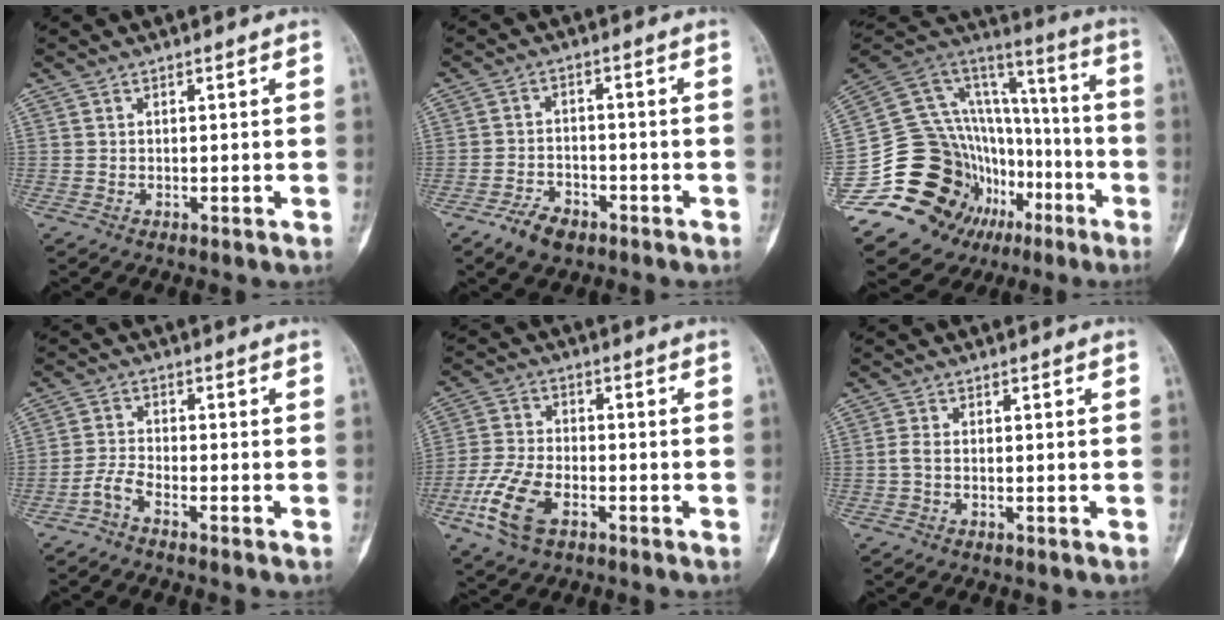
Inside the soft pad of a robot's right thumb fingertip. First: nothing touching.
{"total": 5.6, "force": [-3.8, 3.1, 2.8], "torque": [-0.043, 0.022, -0.065]}
{"total": 29.7, "force": [-10.7, 22.1, 16.8], "torque": [-0.232, 0.150, -0.155]}
{"total": 2.9, "force": [-2.3, 0.4, 1.8], "torque": [-0.046, 0.011, -0.054]}
{"total": 10.8, "force": [-4.7, 5.8, 7.8], "torque": [-0.173, 0.010, -0.094]}
{"total": 1.5, "force": [-0.3, 0.6, 1.3], "torque": [-0.034, -0.001, -0.011]}